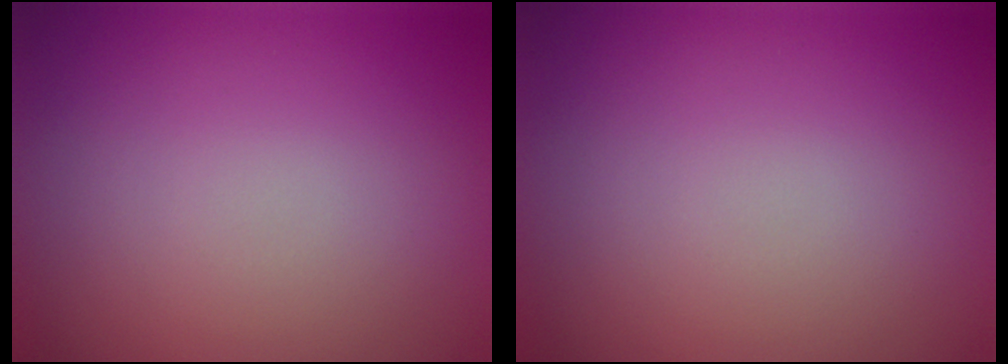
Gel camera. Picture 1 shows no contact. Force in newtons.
{"total": 0.0}